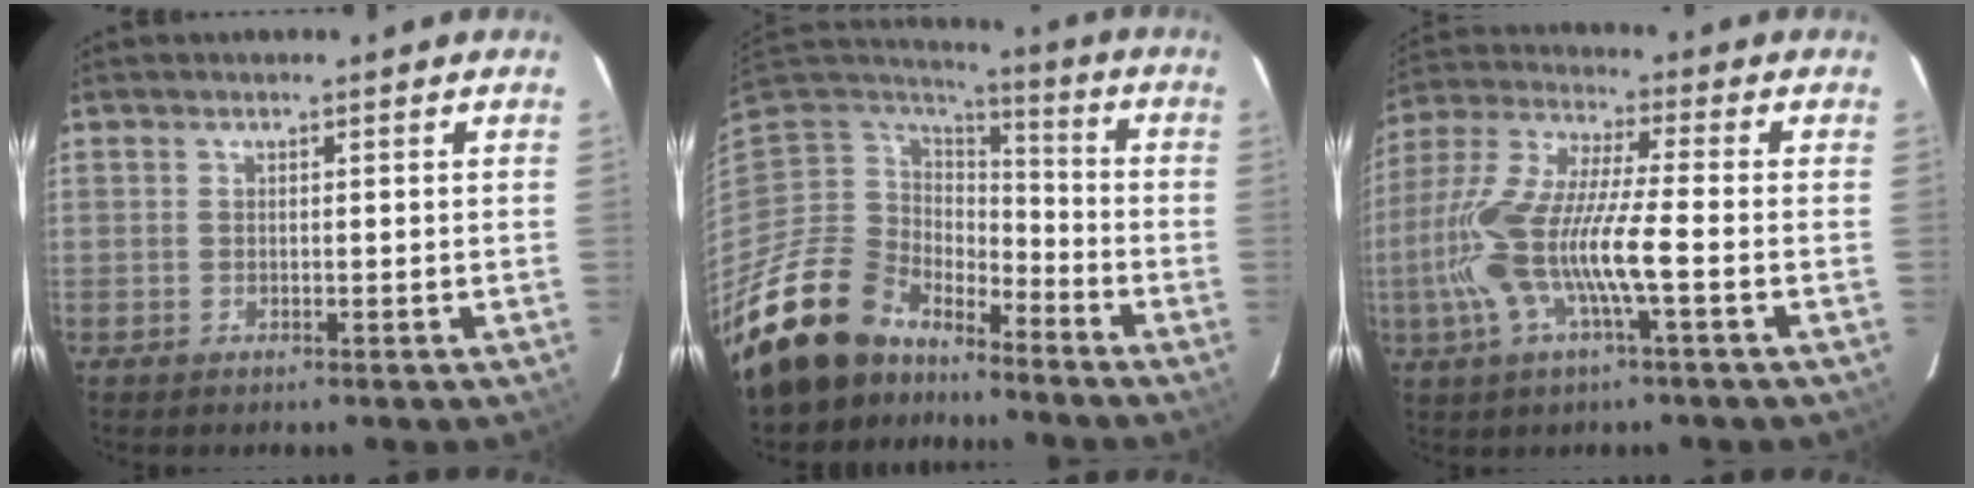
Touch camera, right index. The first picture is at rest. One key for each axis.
{"total": 17.2, "fx": -14.0, "fy": 9.1, "fz": 4.0, "tx": -0.106, "ty": 0.013, "tz": -0.245}
{"total": 15.5, "fx": -4.0, "fy": 2.2, "fz": 14.9, "tx": -0.303, "ty": -0.004, "tz": -0.078}